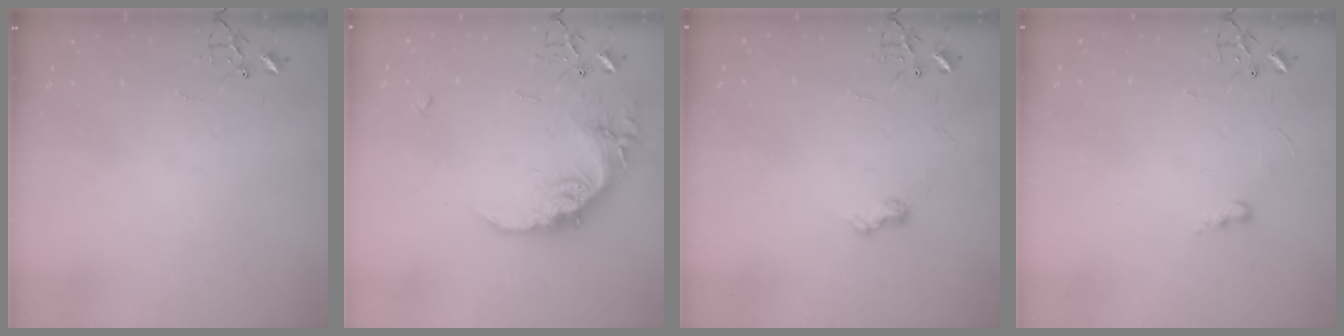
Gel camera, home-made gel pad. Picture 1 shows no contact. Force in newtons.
{"total": 18.0, "press": 17.9, "slide": 1.1}
{"total": 6.0, "press": 6.0, "slide": 0.7}
{"total": 5.6, "press": 5.6, "slide": 0.7}